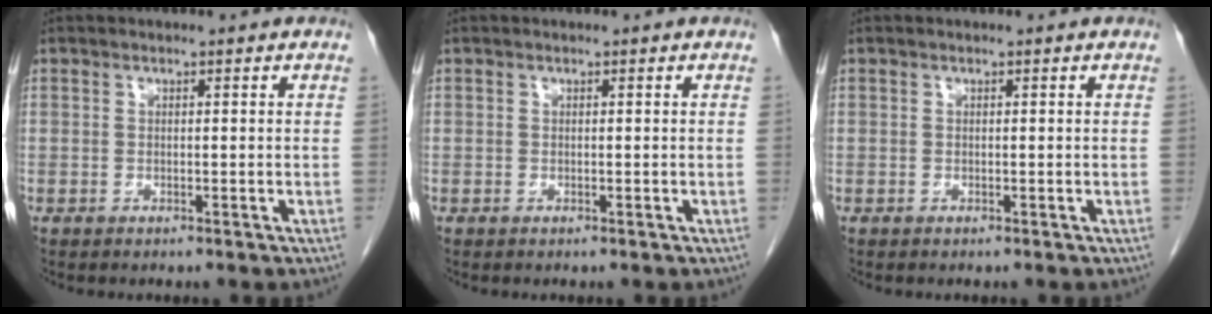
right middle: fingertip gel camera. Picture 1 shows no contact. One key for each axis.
{"total": 0.0}
{"total": 0.0}